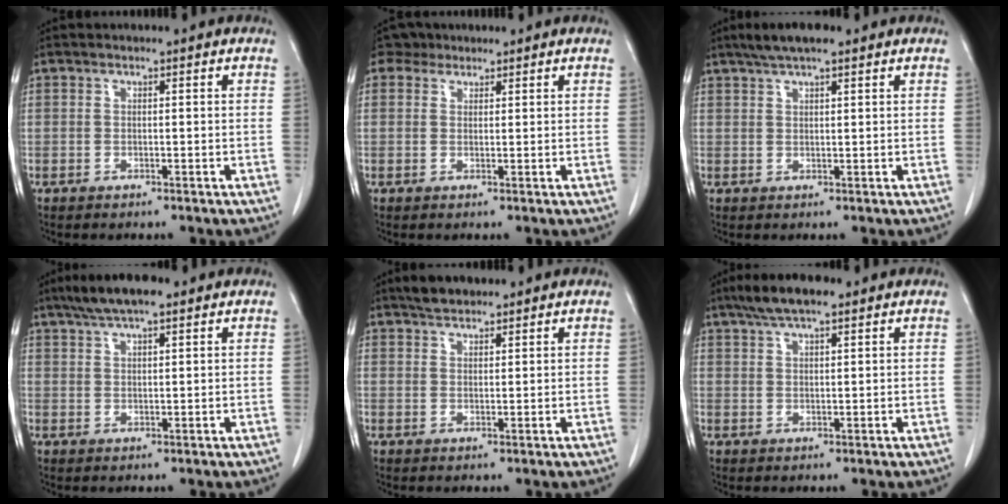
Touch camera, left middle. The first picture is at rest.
{"total": 2.4, "force": [1.8, 1.5, 0.0], "torque": [-0.002, 0.010, 0.028]}
{"total": 5.2, "force": [3.9, 0.9, 3.4], "torque": [-0.065, 0.020, 0.068]}
{"total": 6.8, "force": [5.0, 1.2, 4.3], "torque": [-0.084, 0.021, 0.087]}
{"total": 3.5, "force": [3.1, 1.1, 1.3], "torque": [-0.030, 0.011, 0.055]}
{"total": 6.4, "force": [4.8, 1.3, 4.1], "torque": [-0.085, 0.019, 0.084]}